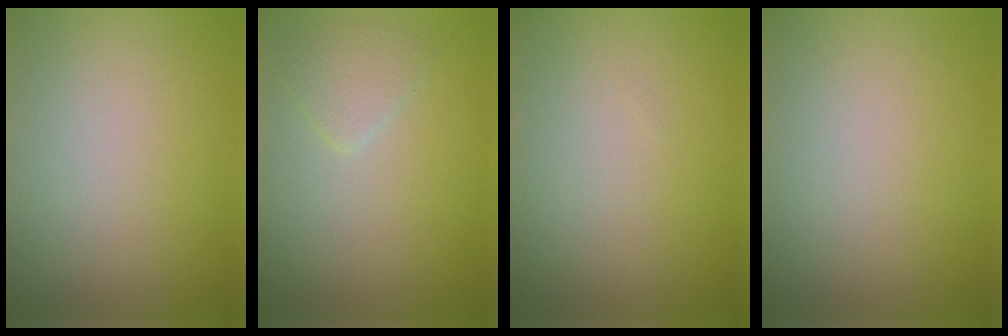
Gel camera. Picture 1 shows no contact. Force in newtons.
{"total": 1.6, "press": 1.6, "slide": 0.1}
{"total": 0.0}
{"total": 0.0}